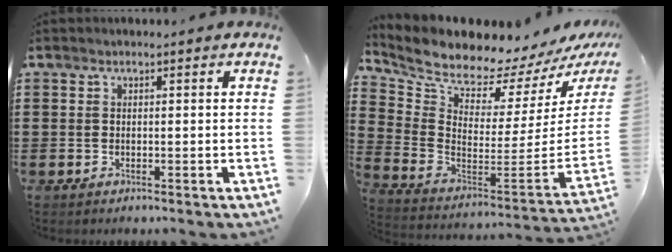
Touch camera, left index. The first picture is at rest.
{"total": 7.3, "force": [7.1, 0.7, 1.4], "torque": [-0.076, -0.082, 0.118]}